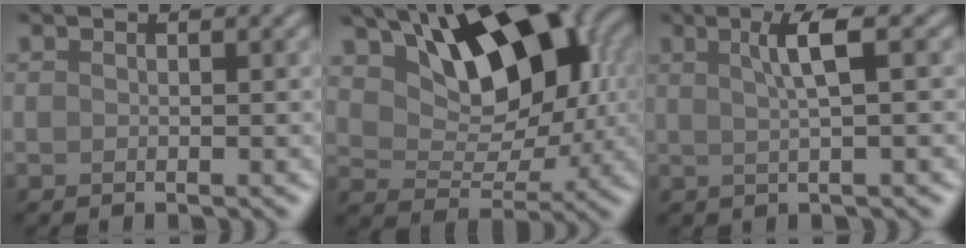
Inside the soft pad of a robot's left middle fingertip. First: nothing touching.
{"total": 11.2, "force": [4.1, 6.1, 8.5], "torque": [-0.132, 0.011, 0.073]}
{"total": 3.0, "force": [0.6, 0.4, 2.9], "torque": [-0.048, 0.009, 0.016]}